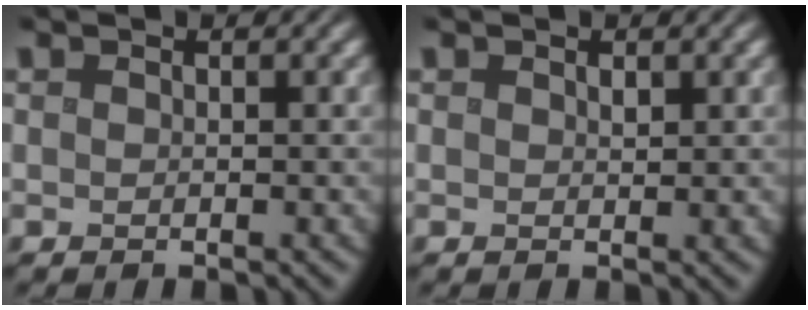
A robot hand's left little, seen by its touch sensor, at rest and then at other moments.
{"total": 0.6, "force": [0.3, 0.3, 0.4], "torque": [-0.004, -0.001, 0.006]}